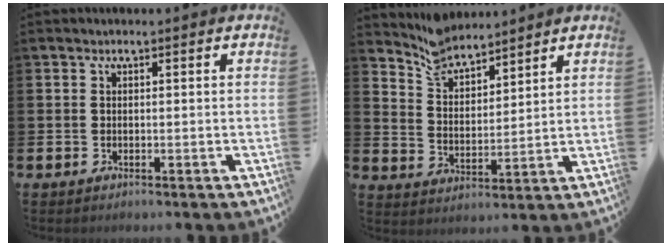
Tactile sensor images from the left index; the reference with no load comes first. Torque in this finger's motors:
{"motor_torque": [-0.01, -0.05, -0.42, -0.14]}